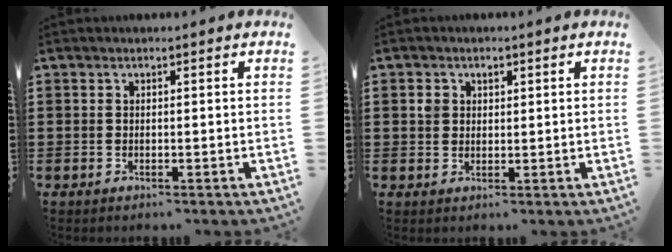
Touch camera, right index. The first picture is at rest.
{"total": 1.9, "force": [0.7, 1.6, 0.8], "torque": [-0.020, 0.010, 0.011]}